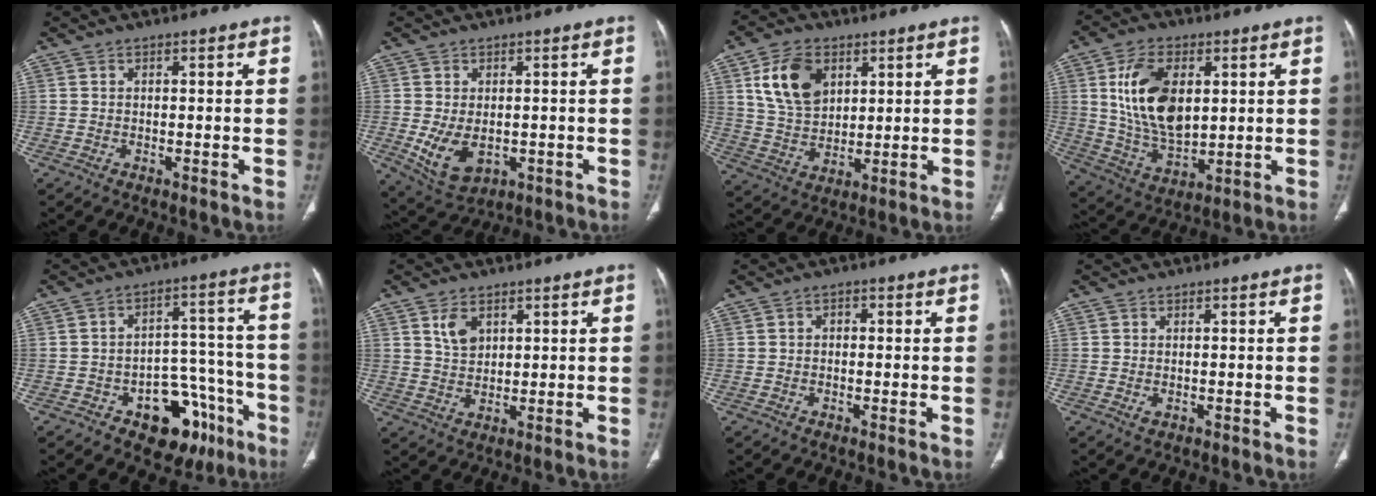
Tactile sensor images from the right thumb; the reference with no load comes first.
{"total": 7.4, "force": [-1.3, 4.8, 5.5], "torque": [-0.095, -0.008, -0.003]}
{"total": 11.7, "force": [4.8, 7.8, 7.3], "torque": [-0.115, -0.017, 0.098]}
{"total": 15.9, "force": [3.5, 9.3, 12.4], "torque": [-0.209, -0.015, 0.074]}
{"total": 14.8, "force": [-7.9, 9.0, 8.8], "torque": [-0.065, 0.069, -0.102]}
{"total": 4.5, "force": [2.2, 2.9, 2.6], "torque": [-0.039, -0.014, 0.049]}
{"total": 1.2, "force": [0.0, 1.0, 0.8], "torque": [-0.001, 0.005, -0.006]}
{"total": 0.7, "force": [-0.2, 0.4, 0.5], "torque": [-0.012, -0.001, 0.002]}